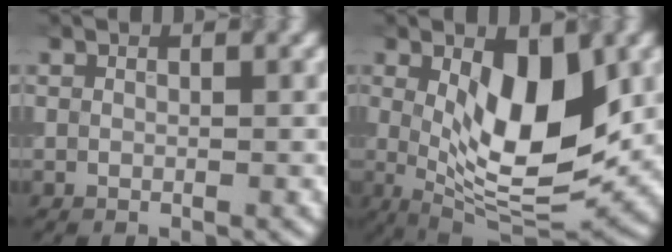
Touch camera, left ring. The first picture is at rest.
{"total": 9.9, "force": [1.2, 3.9, 9.0], "torque": [-0.142, -0.009, 0.020]}